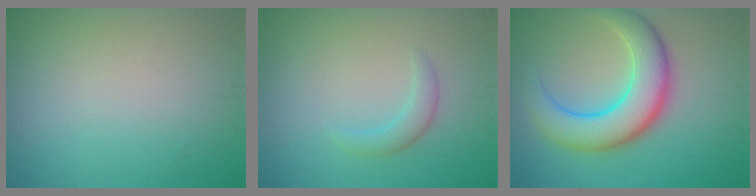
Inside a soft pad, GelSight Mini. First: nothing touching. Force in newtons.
{"total": 1.7, "press": 1.7, "slide": 0.2}
{"total": 7.5, "press": 7.5, "slide": 0.1}